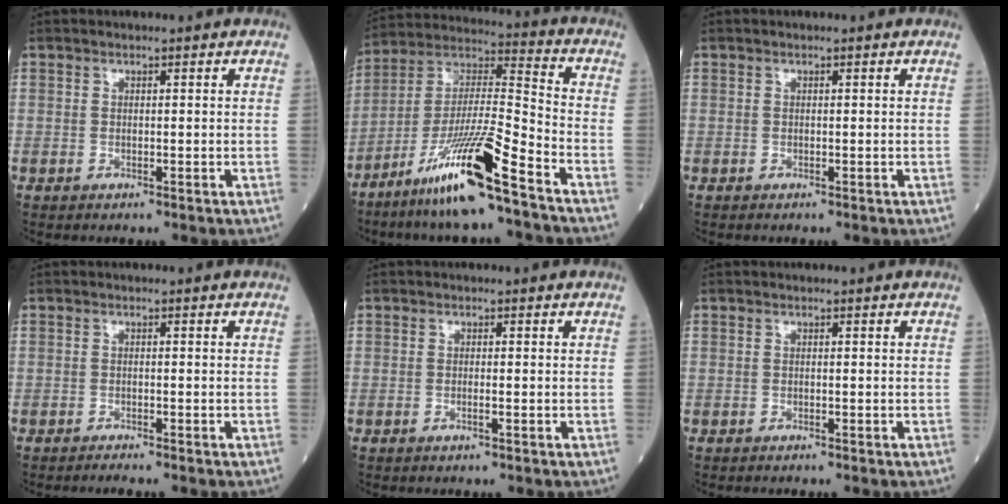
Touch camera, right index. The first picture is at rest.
{"total": 16.6, "force": [-10.5, 0.1, 12.9], "torque": [-0.264, -0.025, -0.194]}
{"total": 0.0}
{"total": 2.3, "force": [-2.0, -0.1, 1.1], "torque": [-0.015, -0.002, -0.028]}
{"total": 0.8, "force": [-0.3, -0.1, 0.7], "torque": [-0.017, 0.000, -0.006]}
{"total": 1.1, "force": [-0.9, 0.0, 0.5], "torque": [-0.007, -0.001, -0.013]}